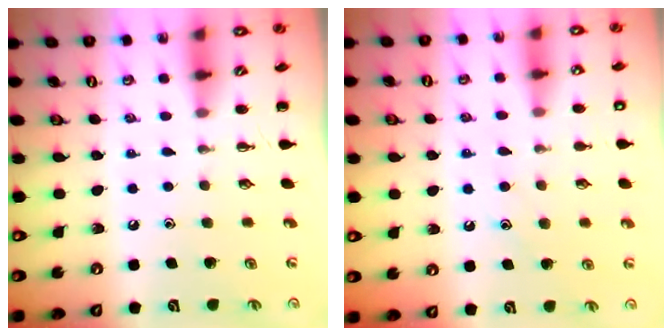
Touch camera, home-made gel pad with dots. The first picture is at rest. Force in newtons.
{"total": 9.4, "press": 9.3, "slide": 1.4}